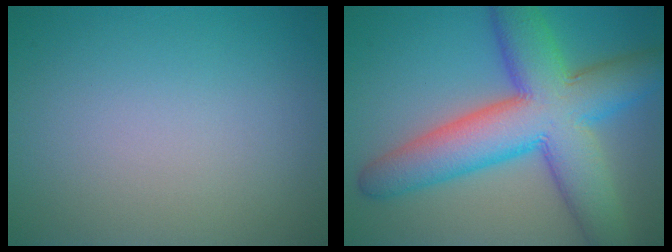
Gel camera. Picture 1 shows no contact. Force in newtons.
{"total": 11.7, "press": 11.7, "slide": 0.4}